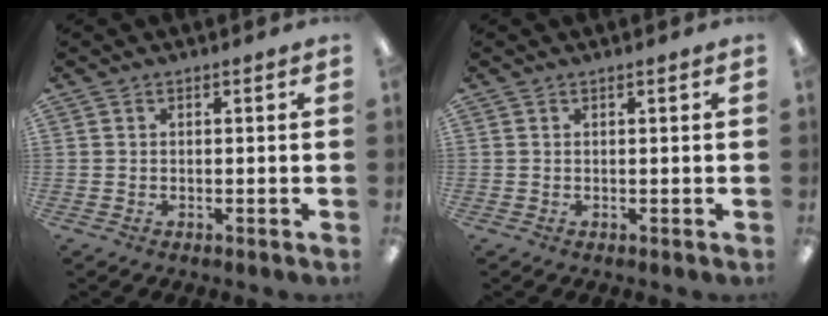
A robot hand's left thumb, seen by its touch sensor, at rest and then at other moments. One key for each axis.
{"total": 0.0}